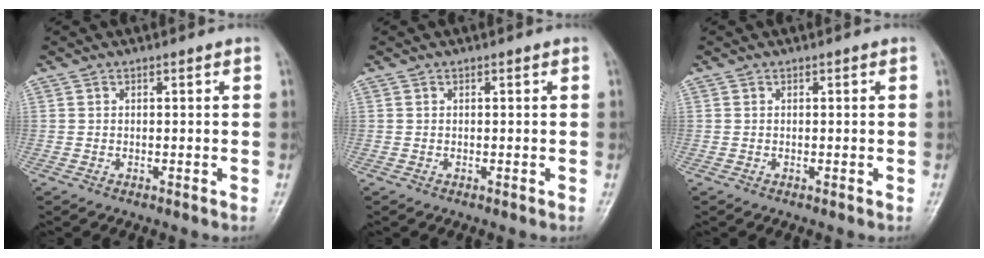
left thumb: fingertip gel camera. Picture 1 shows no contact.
{"total": 0.0}
{"total": 0.0}